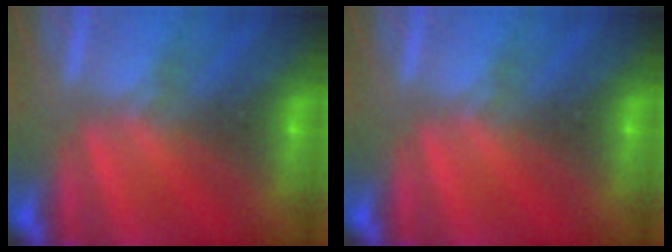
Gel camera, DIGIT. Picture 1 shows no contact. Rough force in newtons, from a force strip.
{"total": 0.0}